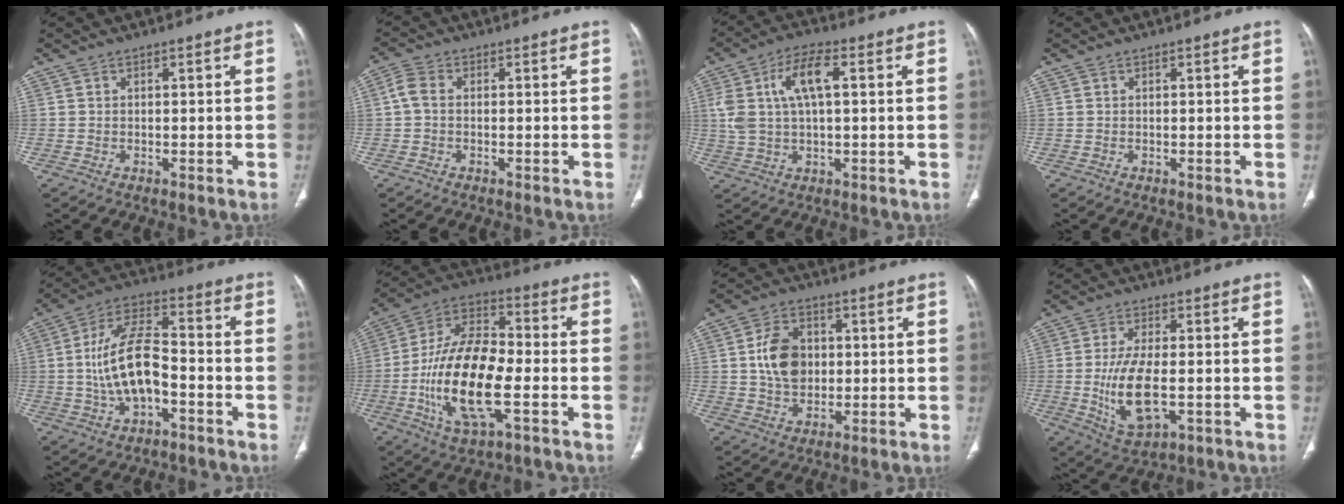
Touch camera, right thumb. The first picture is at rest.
{"total": 3.1, "force": [0.0, 2.1, 2.3], "torque": [-0.047, 0.008, -0.008]}
{"total": 10.0, "force": [2.4, 4.3, 8.7], "torque": [-0.180, 0.018, 0.045]}
{"total": 0.0}
{"total": 13.6, "force": [-2.6, 6.8, 11.5], "torque": [-0.214, 0.038, -0.051]}
{"total": 19.8, "force": [-4.8, 8.6, 17.2], "torque": [-0.326, 0.026, -0.088]}
{"total": 9.6, "force": [0.9, 7.1, 6.4], "torque": [-0.092, 0.002, 0.017]}
{"total": 11.1, "force": [-1.9, 5.0, 9.7], "torque": [-0.188, -0.010, -0.024]}